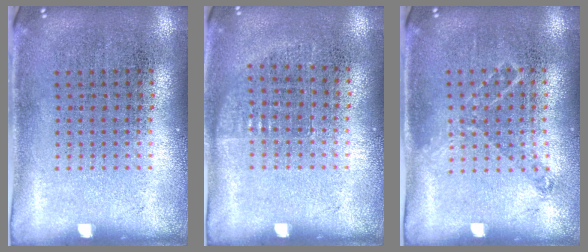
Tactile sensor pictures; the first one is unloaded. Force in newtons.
{"total": 0.7, "press": 0.7, "slide": 0.2}
{"total": 1.0, "press": 0.9, "slide": 0.3}